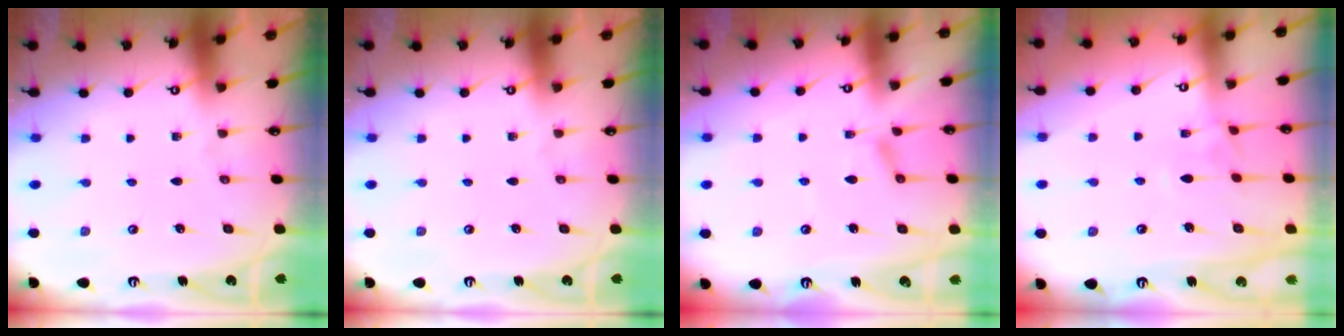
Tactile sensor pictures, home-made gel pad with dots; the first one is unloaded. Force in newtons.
{"total": 0.0}
{"total": 2.1, "press": 2.0, "slide": 0.5}
{"total": 1.9, "press": 1.8, "slide": 0.7}